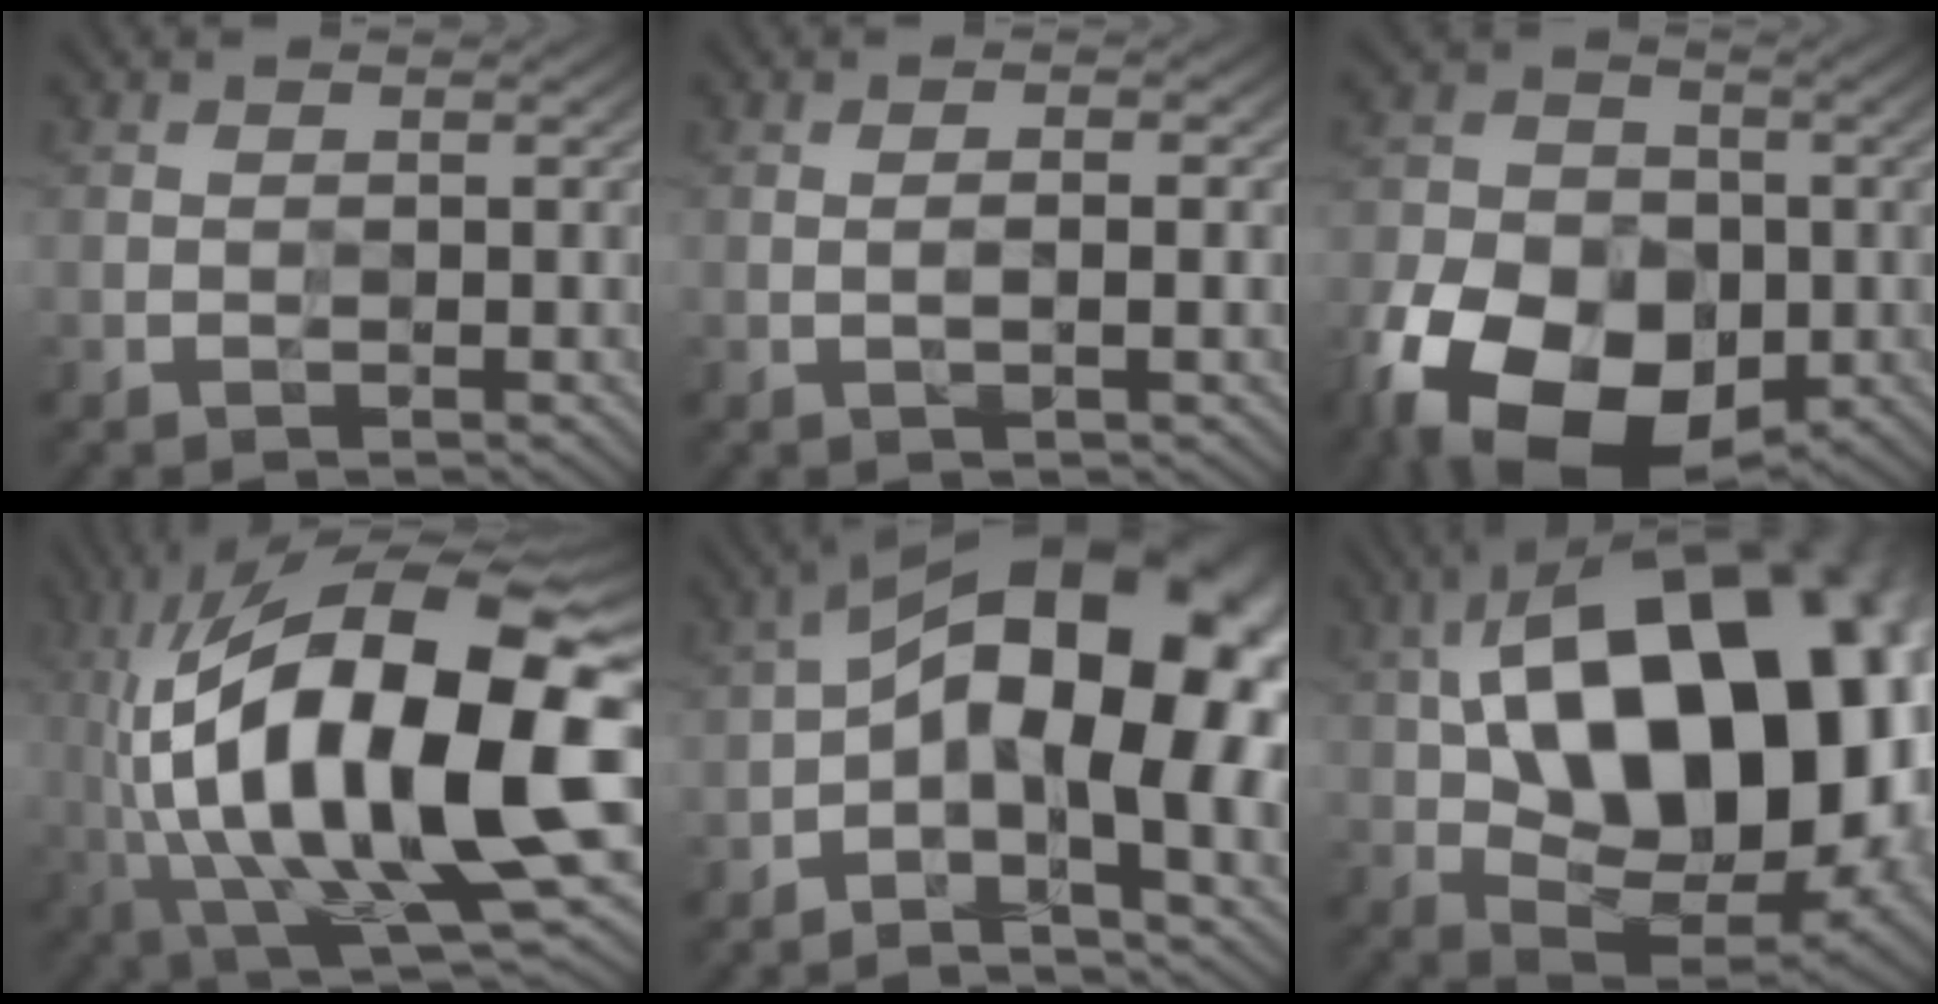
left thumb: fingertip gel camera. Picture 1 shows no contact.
{"total": 1.7, "force": [-0.2, 0.2, 1.7], "torque": [-0.028, 0.000, -0.004]}
{"total": 16.6, "force": [-7.5, 11.2, 9.8], "torque": [-0.212, -0.038, -0.139]}
{"total": 21.8, "force": [-0.7, 7.7, 20.4], "torque": [-0.370, 0.009, -0.020]}
{"total": 19.9, "force": [0.4, 8.9, 17.7], "torque": [-0.283, 0.023, 0.001]}
{"total": 23.5, "force": [4.8, 13.3, 18.8], "torque": [-0.338, 0.030, 0.095]}